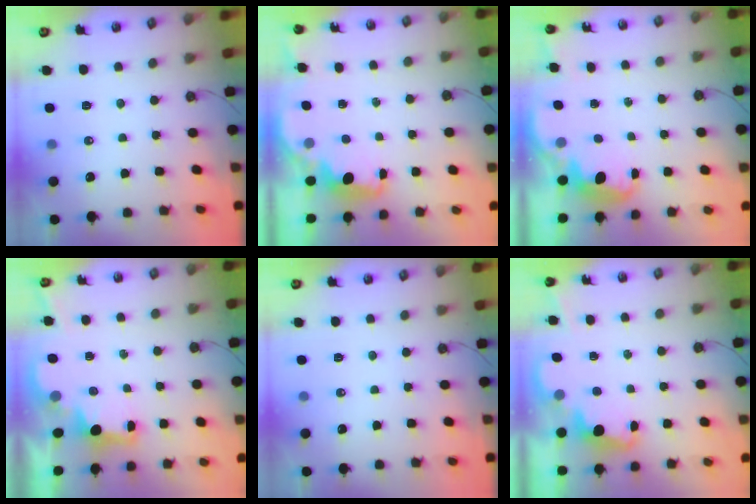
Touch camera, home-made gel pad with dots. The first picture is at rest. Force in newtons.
{"total": 1.9, "press": 1.8, "slide": 0.5}
{"total": 2.6, "press": 2.5, "slide": 0.6}
{"total": 2.4, "press": 2.3, "slide": 0.8}
{"total": 0.0}
{"total": 2.4, "press": 2.3, "slide": 0.5}